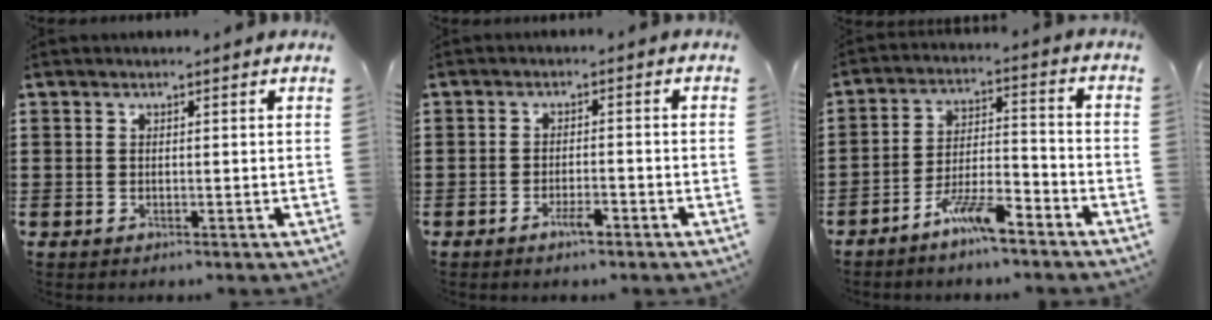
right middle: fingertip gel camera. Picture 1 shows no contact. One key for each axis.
{"total": 2.7, "fx": -1.7, "fy": 0.6, "fz": 1.9, "tx": -0.032, "ty": 0.002, "tz": -0.031}
{"total": 7.3, "fx": -5.7, "fy": 1.3, "fz": 4.5, "tx": -0.104, "ty": -0.003, "tz": -0.111}